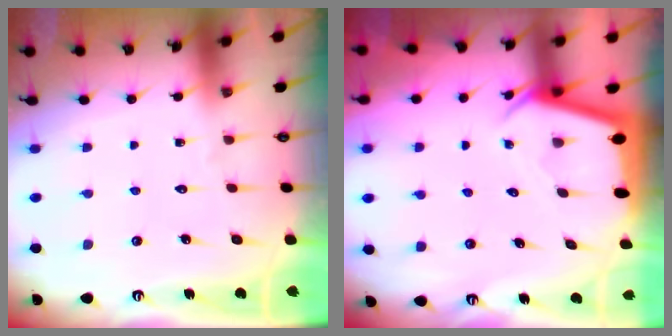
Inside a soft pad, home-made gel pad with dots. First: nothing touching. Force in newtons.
{"total": 2.6, "press": 2.6, "slide": 0.3}